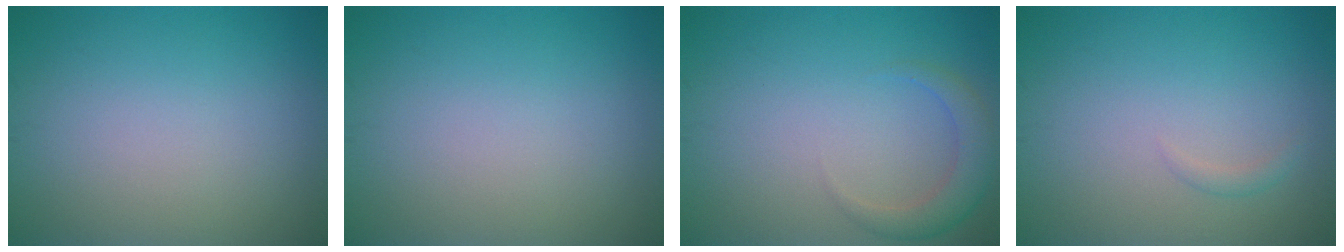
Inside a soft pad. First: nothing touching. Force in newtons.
{"total": 0.0}
{"total": 2.7, "press": 2.7, "slide": 0.2}
{"total": 0.7, "press": 0.7, "slide": 0.1}